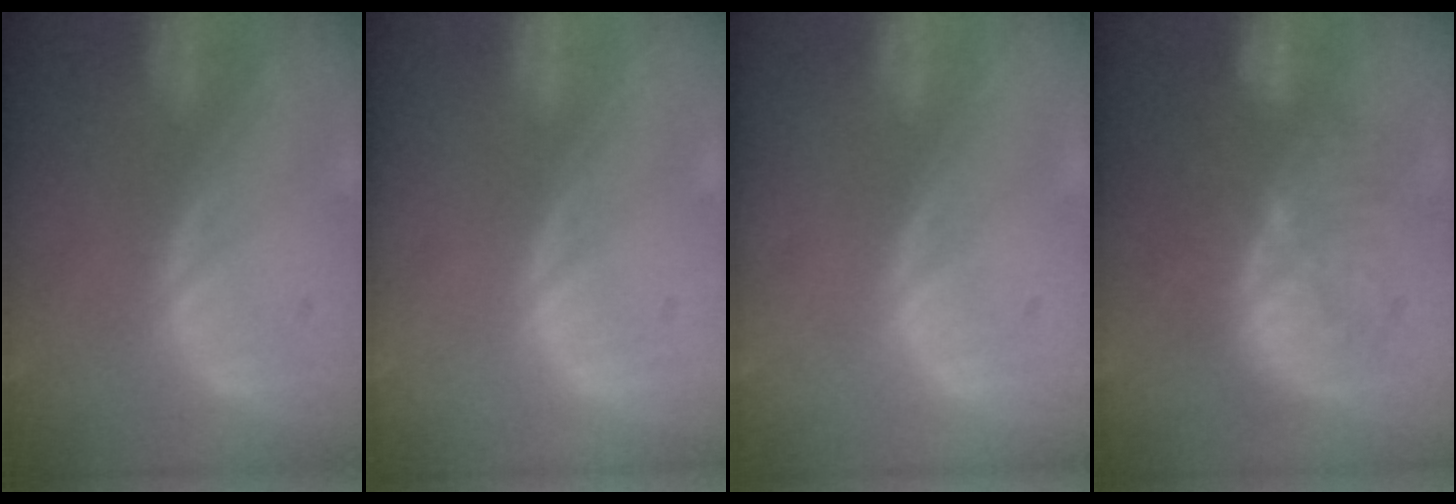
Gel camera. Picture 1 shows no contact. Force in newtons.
{"total": 0.0}
{"total": 0.0}
{"total": 9.4, "press": 9.1, "slide": 2.0}